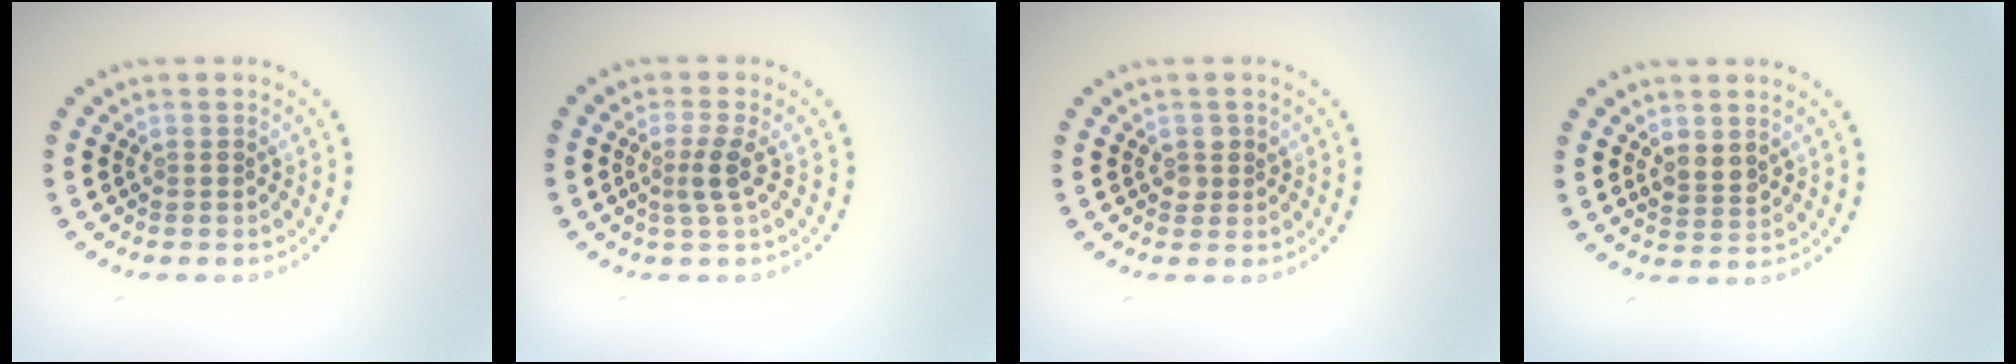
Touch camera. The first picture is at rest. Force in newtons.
{"total": 2.0, "press": 1.4, "slide": 1.3}
{"total": 1.1, "press": 1.1, "slide": 0.2}
{"total": 1.6, "press": 1.5, "slide": 0.6}